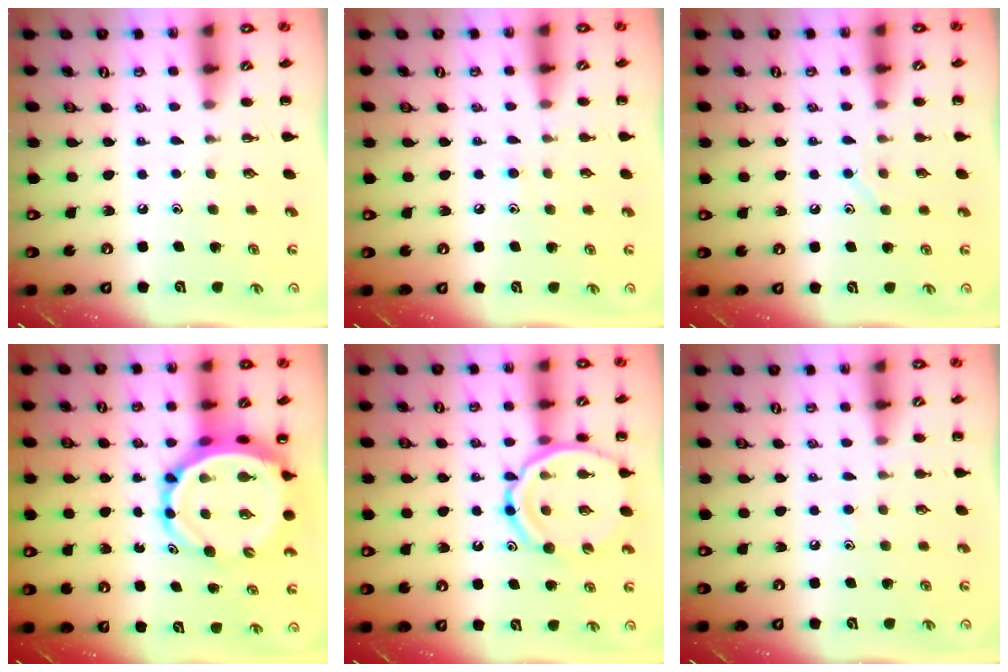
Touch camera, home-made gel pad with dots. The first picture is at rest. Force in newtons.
{"total": 6.2, "press": 5.8, "slide": 2.2}
{"total": 6.3, "press": 6.2, "slide": 1.1}
{"total": 10.5, "press": 10.1, "slide": 3.1}
{"total": 15.1, "press": 14.8, "slide": 2.7}
{"total": 5.4, "press": 4.9, "slide": 2.2}